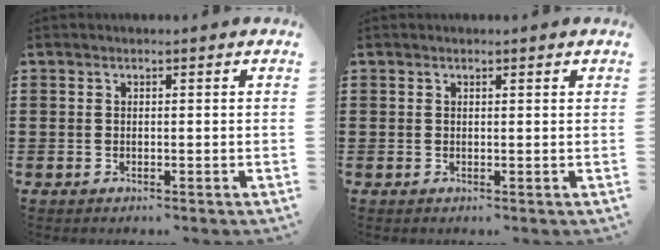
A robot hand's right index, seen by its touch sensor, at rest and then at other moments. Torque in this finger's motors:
{"motor_torque": [-0.31, 0.05, 0.00, -0.01]}